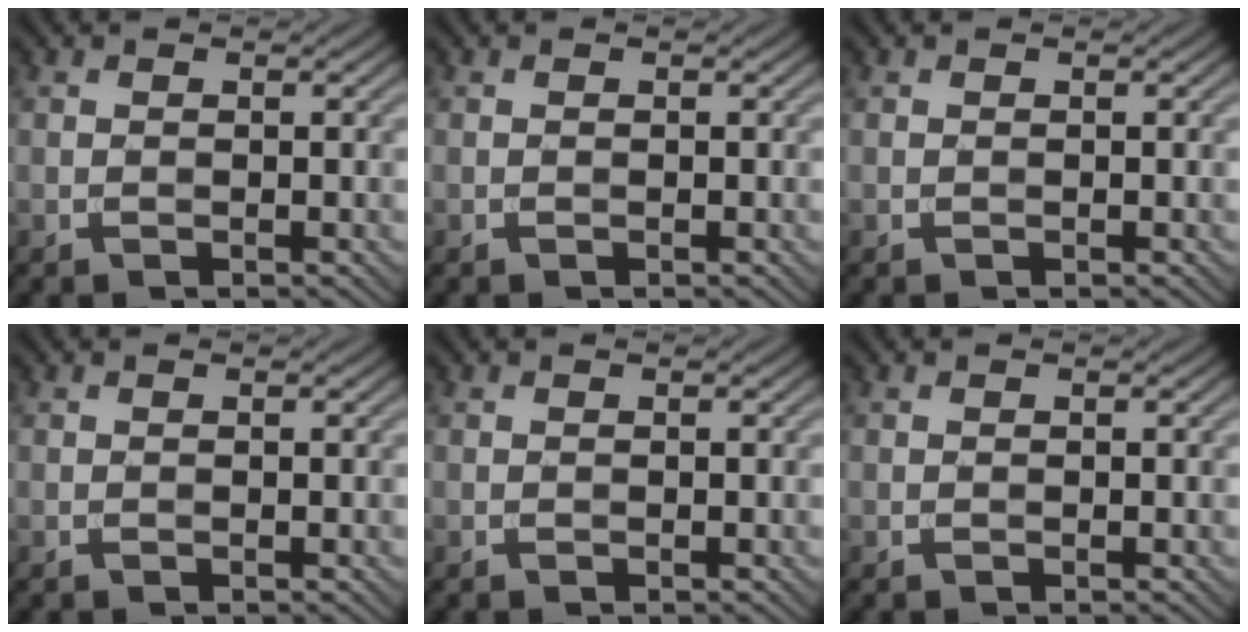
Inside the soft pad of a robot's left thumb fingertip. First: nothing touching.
{"total": 0.0}
{"total": 0.0}
{"total": 0.0}
{"total": 0.0}
{"total": 0.0}